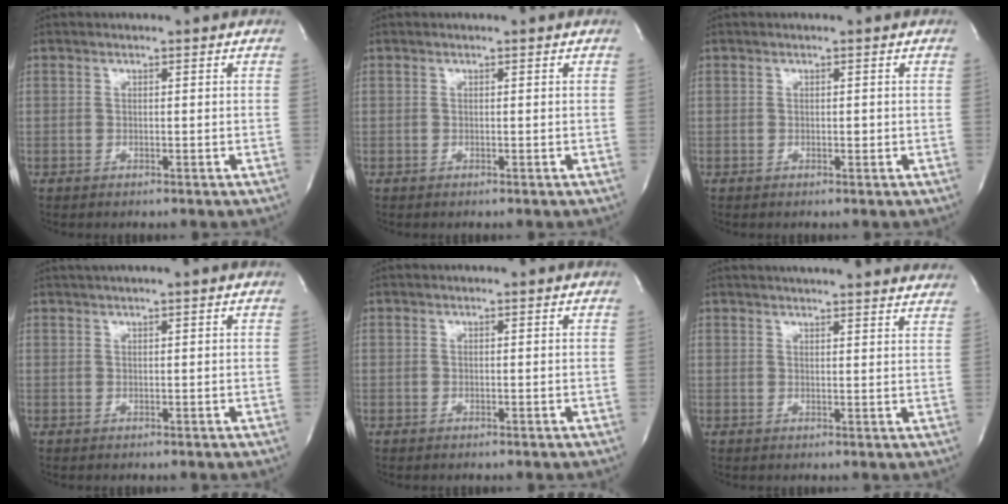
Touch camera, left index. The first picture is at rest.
{"total": 0.0}
{"total": 0.5, "force": [0.0, 0.3, 0.4], "torque": [-0.004, 0.001, 0.000]}
{"total": 2.3, "force": [1.8, -0.6, 1.4], "torque": [-0.026, 0.018, 0.036]}
{"total": 0.0}
{"total": 19.9, "force": [18.4, 1.7, 7.3], "torque": [-0.108, 0.002, 0.220]}